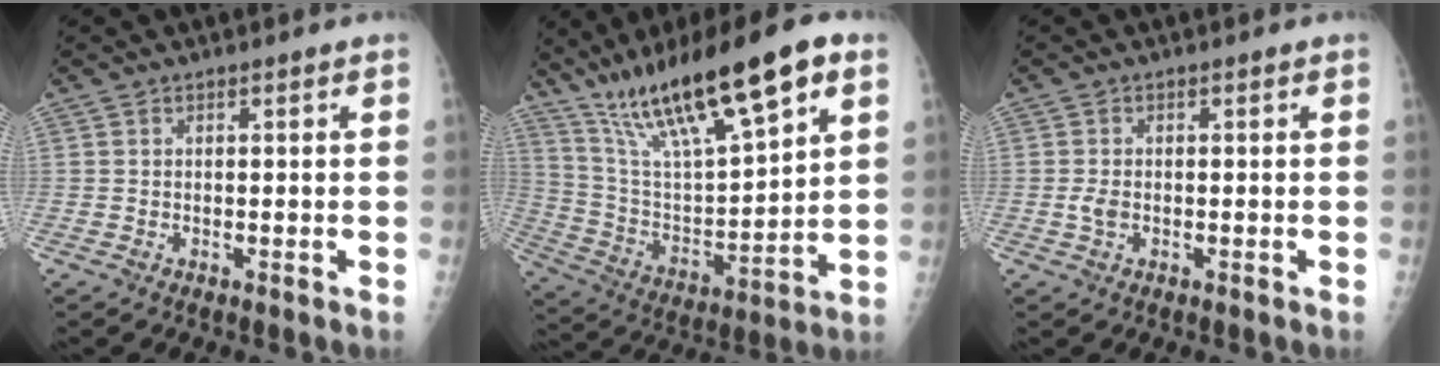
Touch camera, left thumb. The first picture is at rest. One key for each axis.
{"total": 24.6, "fx": 14.7, "fy": 5.8, "fz": 18.9, "tx": -0.314, "ty": -0.031, "tz": 0.266}
{"total": 1.8, "fx": -0.5, "fy": 1.2, "fz": 1.3, "tx": -0.027, "ty": 0.000, "tz": -0.010}